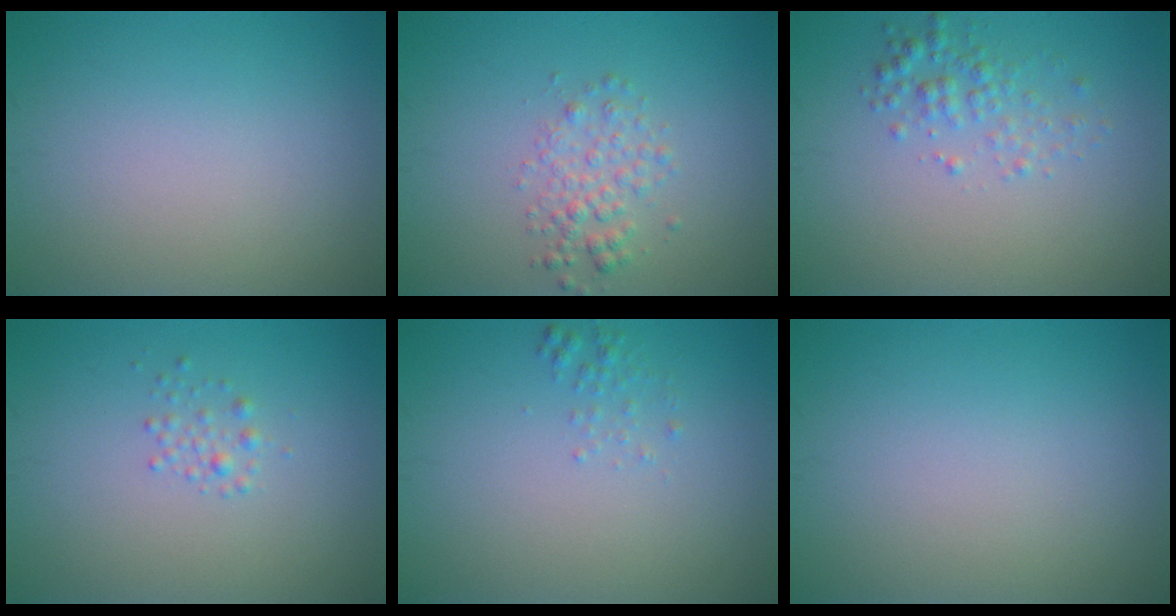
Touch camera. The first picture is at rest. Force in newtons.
{"total": 2.3, "press": 2.3, "slide": 0.1}
{"total": 2.0, "press": 2.0, "slide": 0.1}
{"total": 1.1, "press": 1.1, "slide": 0.1}
{"total": 1.0, "press": 1.0, "slide": 0.0}
{"total": 0.0}